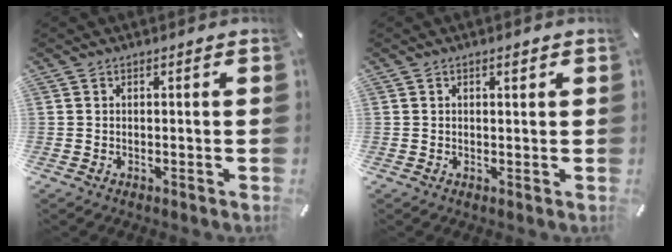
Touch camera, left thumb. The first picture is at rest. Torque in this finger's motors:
{"motor_torque": [-0.04, -0.36, 0.03, 0.02, 0.02]}